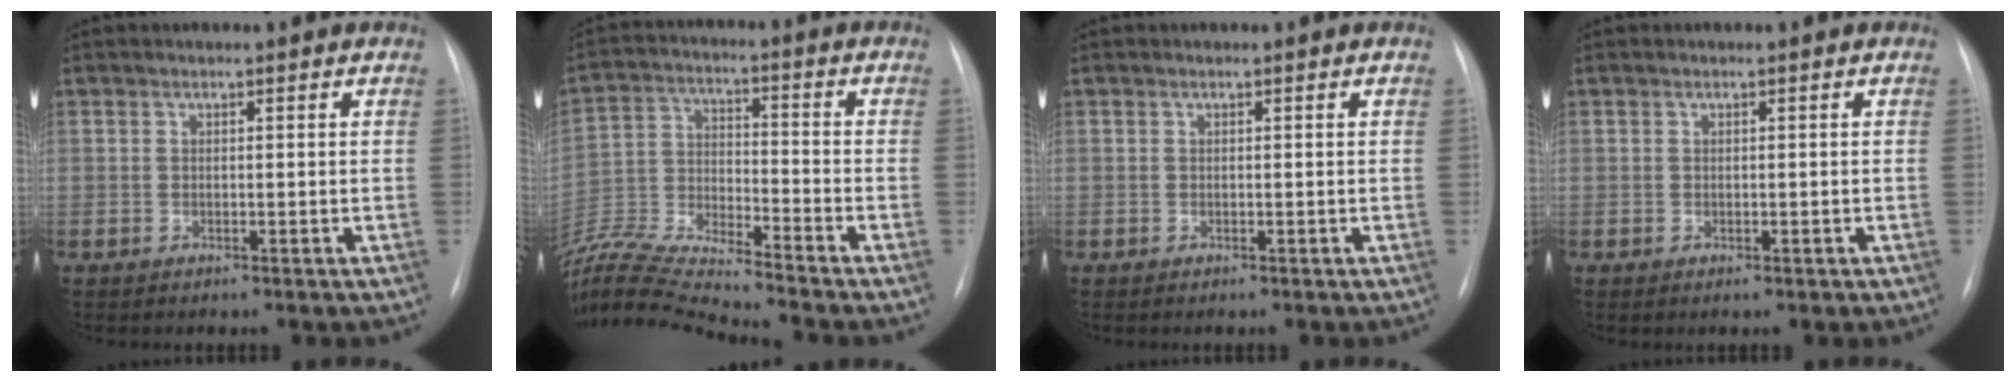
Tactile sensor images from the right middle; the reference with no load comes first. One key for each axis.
{"total": 17.1, "fx": -16.0, "fy": -0.8, "fz": 6.0, "tx": -0.133, "ty": -0.001, "tz": -0.295}
{"total": 0.0}
{"total": 0.5, "fx": -0.2, "fy": 0.3, "fz": 0.4, "tx": -0.009, "ty": -0.003, "tz": 0.002}